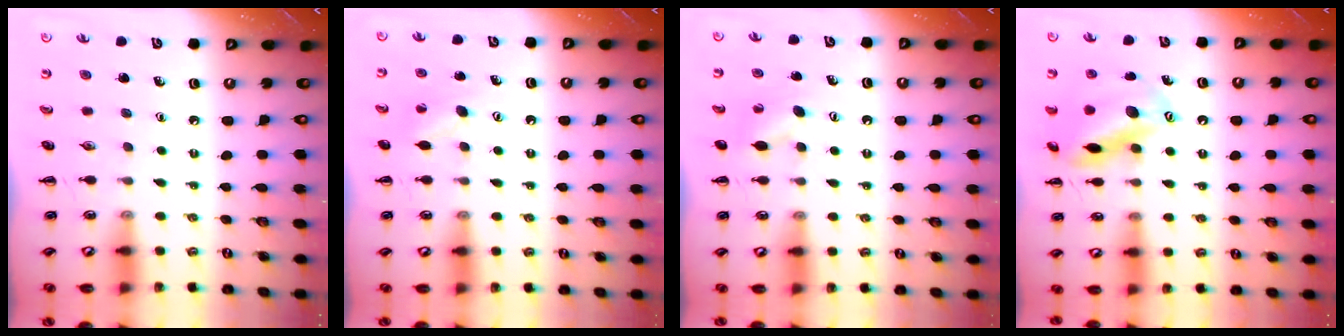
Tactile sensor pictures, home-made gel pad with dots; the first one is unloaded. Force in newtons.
{"total": 7.2, "press": 7.1, "slide": 1.2}
{"total": 6.1, "press": 6.0, "slide": 1.1}
{"total": 15.4, "press": 15.4, "slide": 0.9}